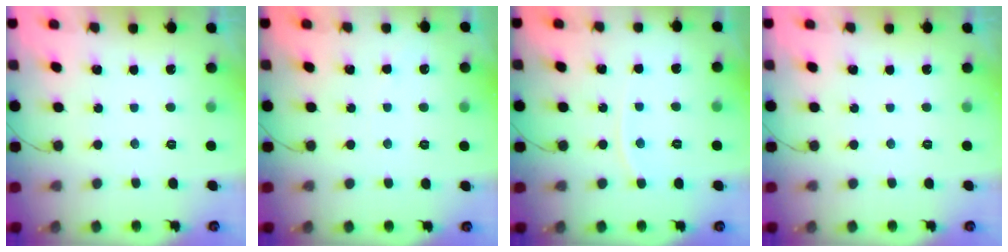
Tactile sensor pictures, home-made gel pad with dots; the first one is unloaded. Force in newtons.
{"total": 2.5, "press": 2.5, "slide": 0.4}
{"total": 4.0, "press": 4.0, "slide": 0.5}
{"total": 0.0}